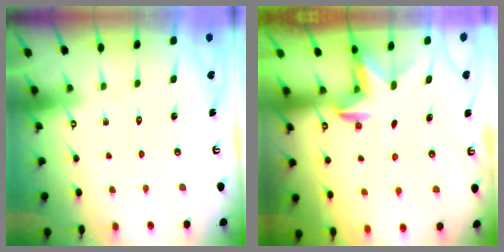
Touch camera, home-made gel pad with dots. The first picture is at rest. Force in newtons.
{"total": 2.8, "press": 2.8, "slide": 0.7}